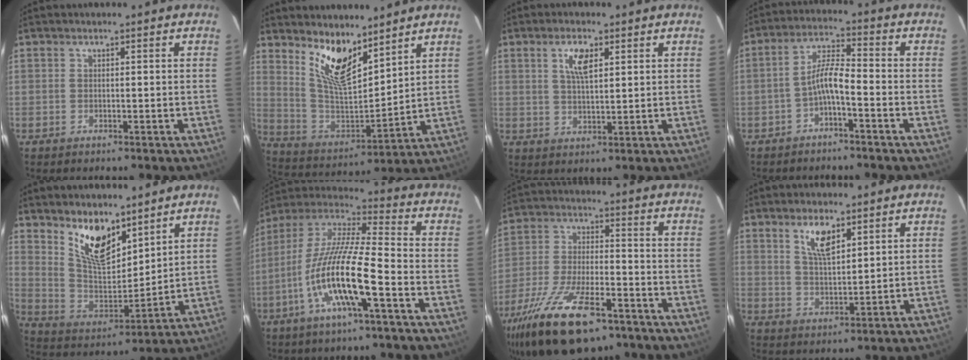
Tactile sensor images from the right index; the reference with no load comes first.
{"total": 12.6, "force": [8.8, 4.3, 7.9], "torque": [-0.153, -0.010, 0.178]}
{"total": 5.0, "force": [2.2, 1.9, 4.0], "torque": [-0.074, 0.006, 0.041]}
{"total": 5.2, "force": [-2.7, 0.8, 4.4], "torque": [-0.098, 0.017, -0.050]}
{"total": 12.8, "force": [8.8, 5.4, 7.6], "torque": [-0.142, -0.010, 0.175]}
{"total": 16.7, "force": [-6.8, 2.3, 15.1], "torque": [-0.291, -0.015, -0.138]}
{"total": 22.0, "force": [-14.7, 8.4, 14.1], "torque": [-0.285, -0.043, -0.247]}
{"total": 6.4, "force": [3.8, 2.4, 4.6], "torque": [-0.083, 0.002, 0.075]}